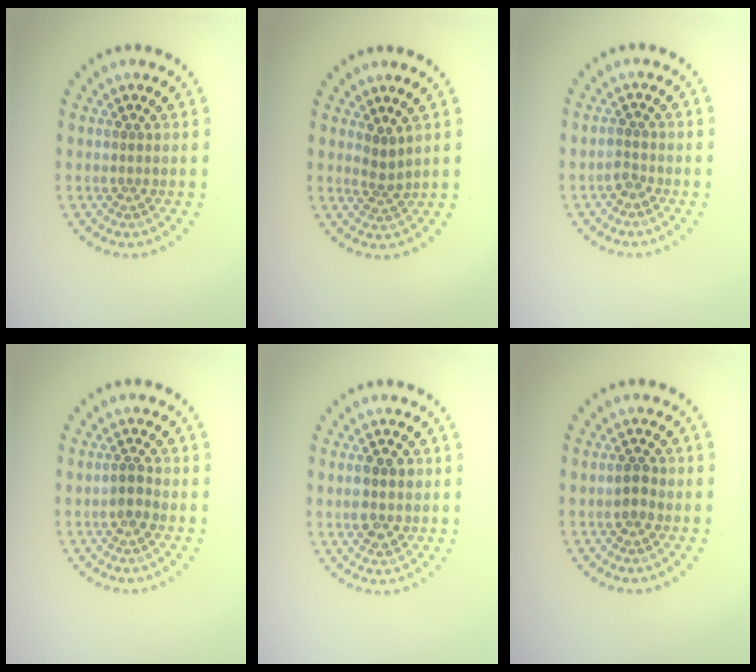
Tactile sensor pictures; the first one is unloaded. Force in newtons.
{"total": 1.7, "press": 1.1, "slide": 1.2}
{"total": 1.1, "press": 0.8, "slide": 0.7}
{"total": 1.1, "press": 0.9, "slide": 0.6}
{"total": 2.9, "press": 2.9, "slide": 0.1}
{"total": 1.5, "press": 1.4, "slide": 0.2}